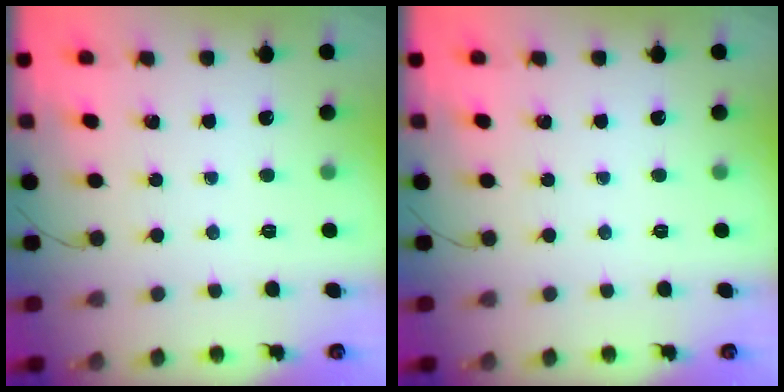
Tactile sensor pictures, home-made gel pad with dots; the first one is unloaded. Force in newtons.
{"total": 0.0}